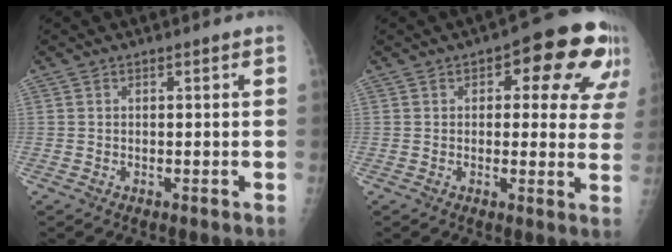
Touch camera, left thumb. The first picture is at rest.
{"total": 13.9, "force": [5.9, 6.6, 10.7], "torque": [-0.072, -0.003, 0.061]}